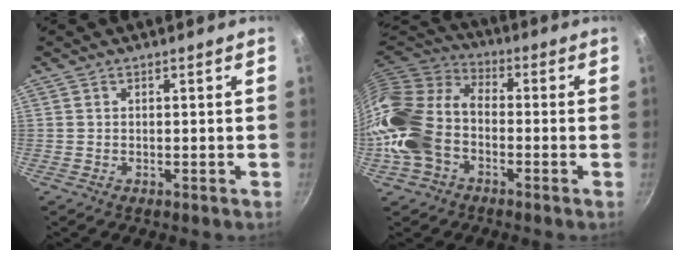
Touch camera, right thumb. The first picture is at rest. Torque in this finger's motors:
{"motor_torque": [2.27, 2.28, 0.90, 0.57, 0.26]}